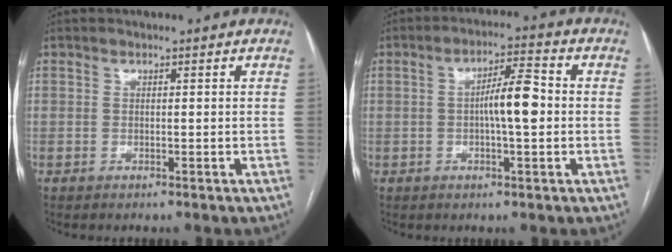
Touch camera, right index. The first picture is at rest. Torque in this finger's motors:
{"motor_torque": [0.38, 0.07, 0.57, 0.06]}